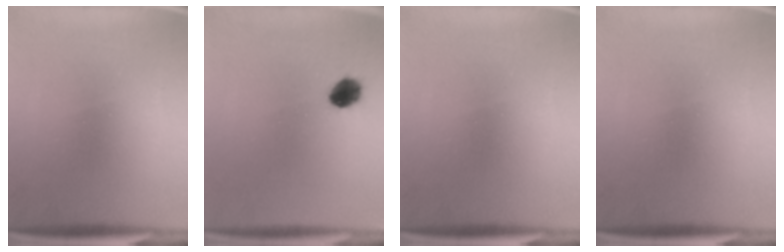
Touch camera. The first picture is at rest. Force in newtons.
{"total": 5.5}
{"total": 0.0}
{"total": 0.0}